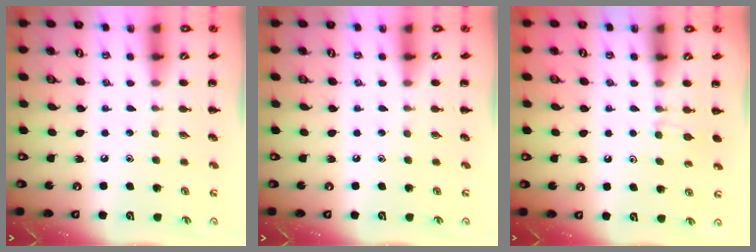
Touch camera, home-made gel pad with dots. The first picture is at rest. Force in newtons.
{"total": 0.0}
{"total": 4.4, "press": 4.1, "slide": 1.7}